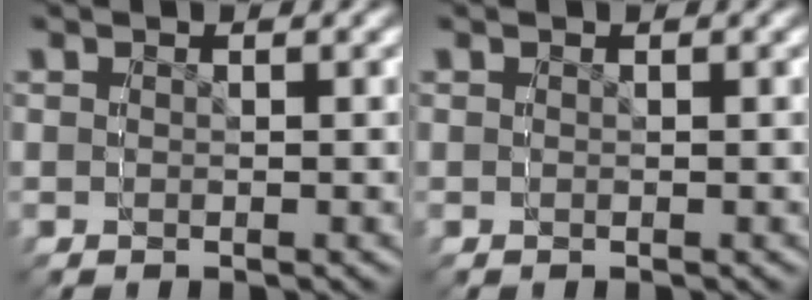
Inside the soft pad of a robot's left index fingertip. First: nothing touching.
{"total": 0.0}